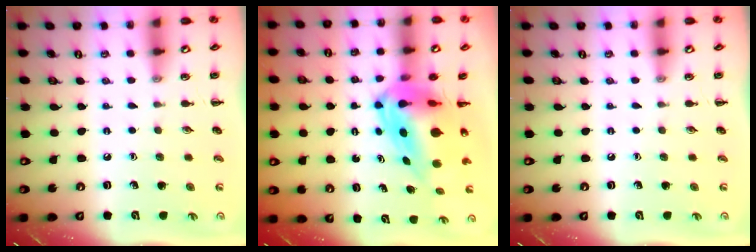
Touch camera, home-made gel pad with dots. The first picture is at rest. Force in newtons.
{"total": 10.1, "press": 9.6, "slide": 3.2}
{"total": 0.0}